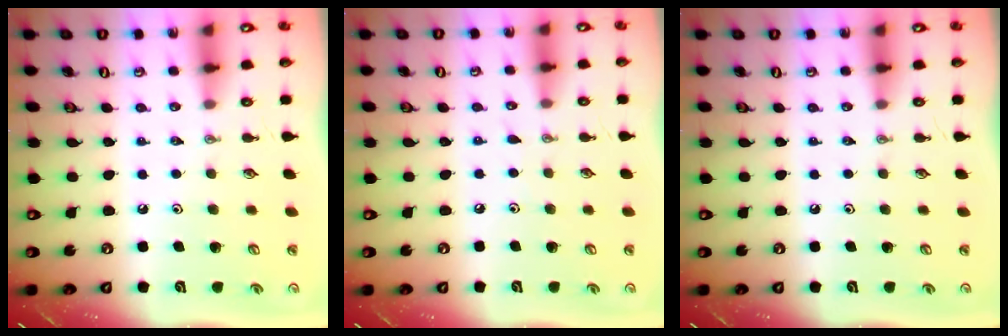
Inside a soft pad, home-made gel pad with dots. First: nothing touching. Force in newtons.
{"total": 2.3, "press": 2.3, "slide": 0.3}
{"total": 0.0}